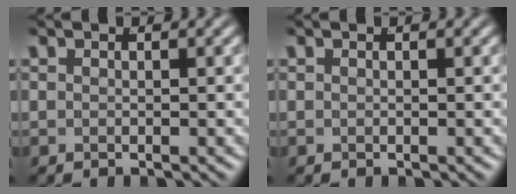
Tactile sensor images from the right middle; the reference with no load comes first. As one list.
[{"total": 0.0}]